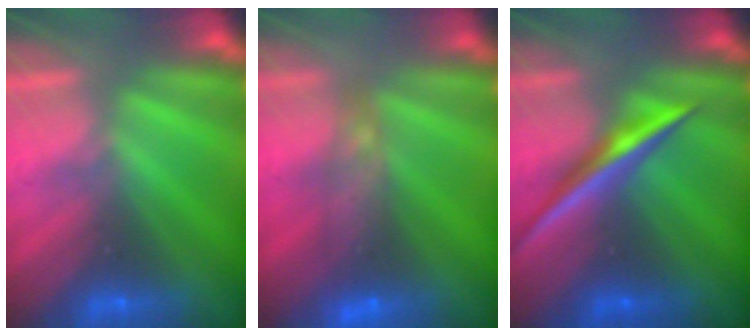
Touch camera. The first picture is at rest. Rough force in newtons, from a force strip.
{"total": 6.0}
{"total": 2.3}